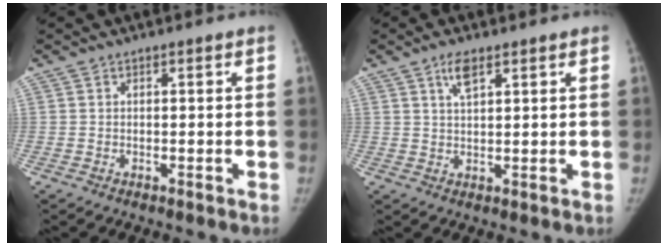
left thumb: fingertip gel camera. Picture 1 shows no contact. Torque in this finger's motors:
{"motor_torque": [-0.04, -0.34, 0.53, -0.06, 0.14]}